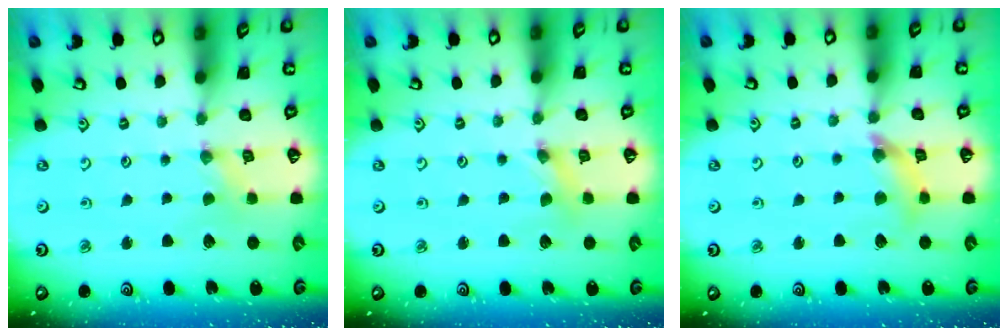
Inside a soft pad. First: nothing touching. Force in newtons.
{"total": 1.7, "press": 1.6, "slide": 0.3}
{"total": 8.7, "press": 8.6, "slide": 1.1}